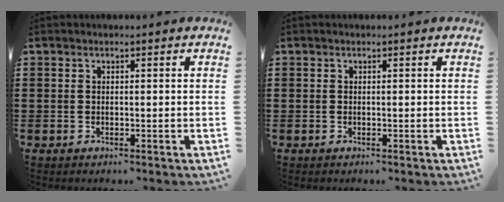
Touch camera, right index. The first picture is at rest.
{"total": 0.0}